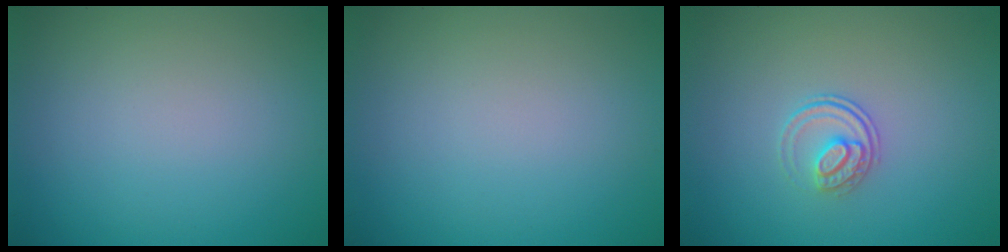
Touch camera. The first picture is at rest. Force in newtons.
{"total": 0.0}
{"total": 2.0, "press": 1.4, "slide": 1.3}